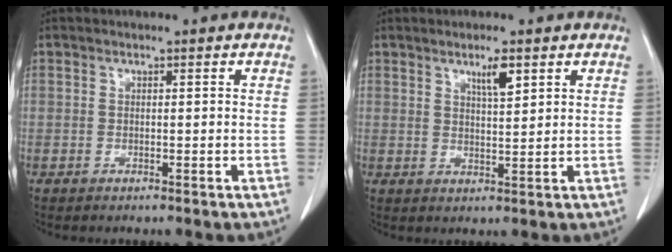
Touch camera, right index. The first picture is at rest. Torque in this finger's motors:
{"motor_torque": [0.09, 0.08, 0.05, 0.04]}